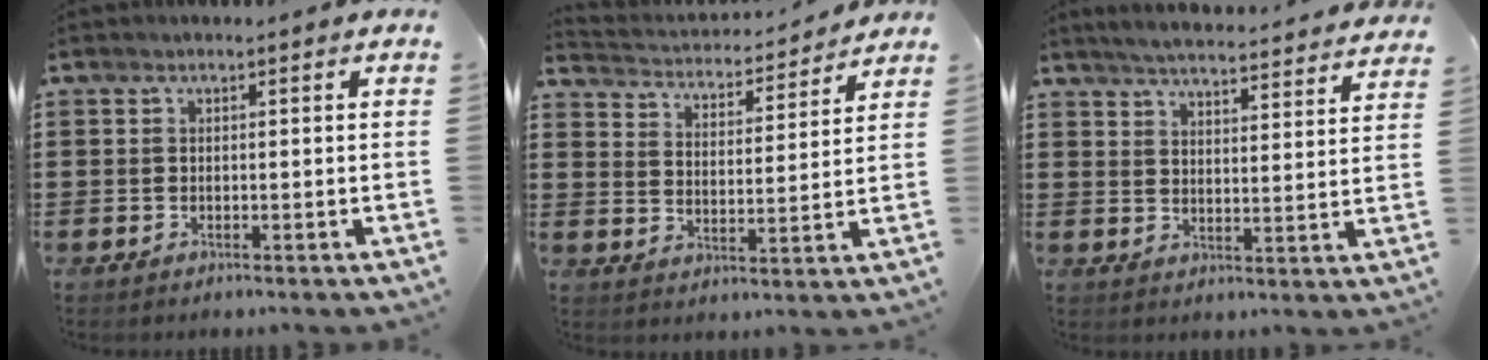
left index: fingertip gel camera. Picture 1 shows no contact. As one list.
[{"total": 3.1, "force": [3.1, 0.3, 0.1], "torque": [-0.024, -0.030, 0.045]}, {"total": 4.5, "force": [4.5, -0.4, 0.7], "torque": [-0.035, -0.034, 0.074]}]